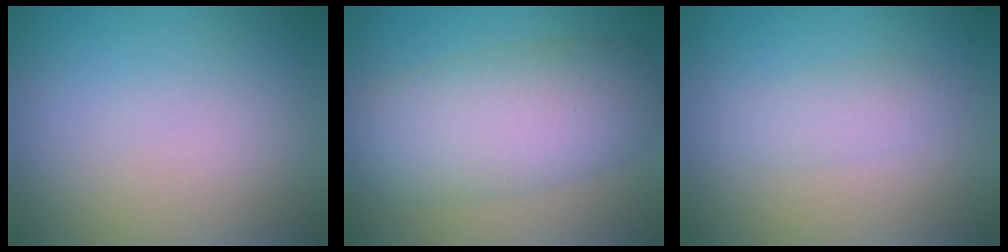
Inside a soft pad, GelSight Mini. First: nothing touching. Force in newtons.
{"total": 8.1, "press": 8.1, "slide": 0.2}
{"total": 1.7, "press": 1.7, "slide": 0.0}